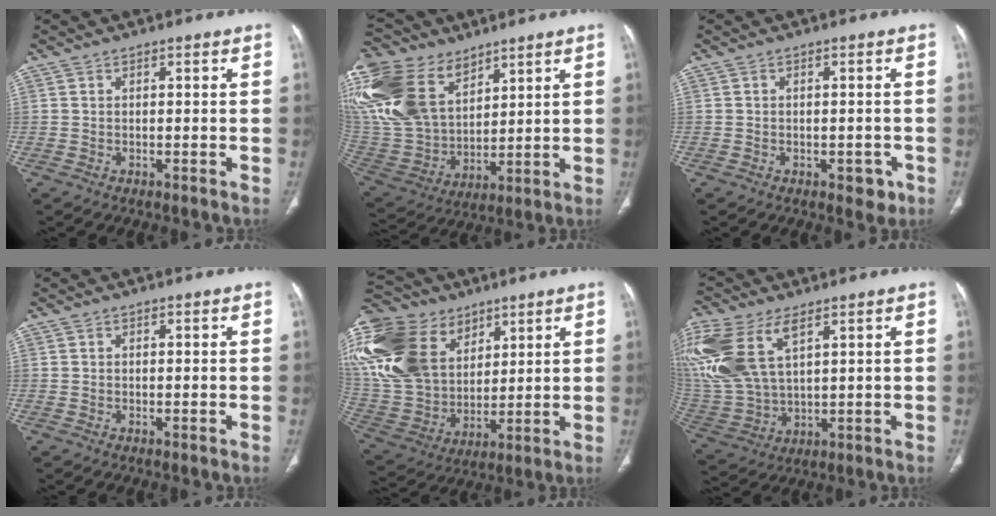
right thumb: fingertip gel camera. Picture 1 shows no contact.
{"total": 29.6, "force": [15.5, 18.4, 17.2], "torque": [-0.420, 0.015, 0.313]}
{"total": 3.1, "force": [-1.4, 1.9, 1.9], "torque": [-0.005, 0.003, -0.014]}
{"total": 0.0}
{"total": 31.4, "force": [13.8, 21.8, 17.9], "torque": [-0.422, 0.030, 0.285]}
{"total": 20.2, "force": [9.0, 10.9, 14.4], "torque": [-0.353, -0.009, 0.187]}